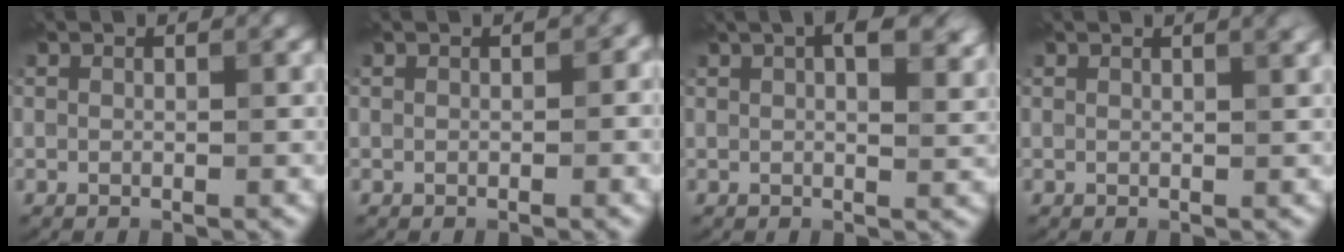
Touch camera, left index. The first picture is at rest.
{"total": 1.1, "force": [0.1, 0.6, 0.9], "torque": [-0.010, 0.001, 0.002]}
{"total": 7.0, "force": [3.1, 3.1, 5.5], "torque": [-0.055, 0.020, 0.032]}
{"total": 2.2, "force": [1.3, 0.8, 1.6], "torque": [-0.009, 0.001, 0.008]}